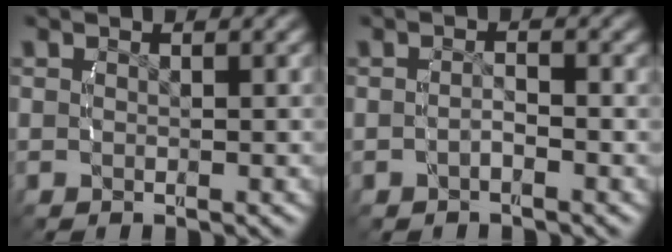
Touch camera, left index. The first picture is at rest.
{"total": 1.0, "force": [-0.7, 0.1, 0.7], "torque": [-0.014, -0.002, -0.011]}